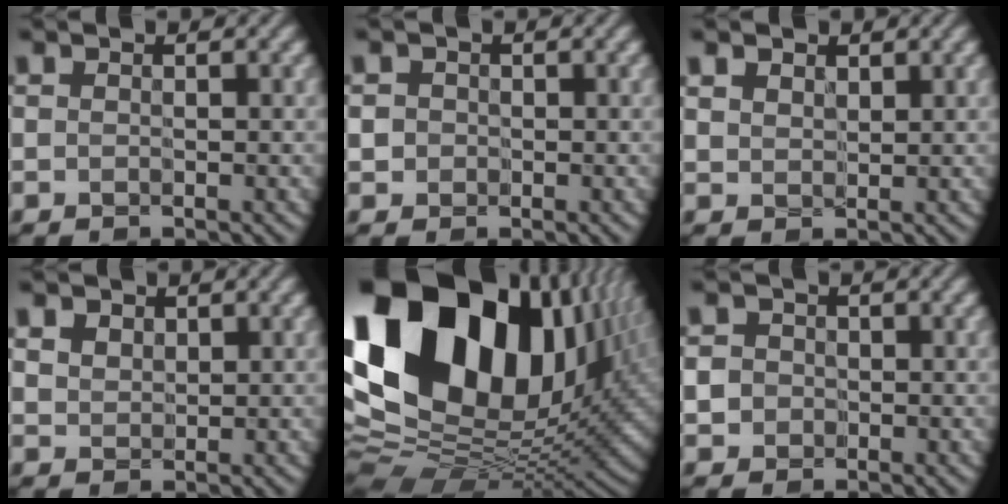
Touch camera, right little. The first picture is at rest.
{"total": 1.1, "force": [-0.3, 1.0, 0.1], "torque": [-0.004, -0.002, -0.005]}
{"total": 2.5, "force": [1.6, 1.6, 1.2], "torque": [-0.036, 0.001, 0.031]}
{"total": 2.3, "force": [1.2, 1.7, 1.1], "torque": [-0.035, 0.001, 0.025]}
{"total": 22.0, "force": [6.1, 14.9, 14.9], "torque": [-0.296, 0.030, 0.122]}
{"total": 1.7, "force": [-0.4, 1.6, 0.2], "torque": [-0.011, -0.002, 0.003]}